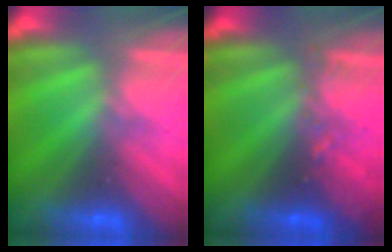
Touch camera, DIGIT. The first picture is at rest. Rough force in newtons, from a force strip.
{"total": 2.9}